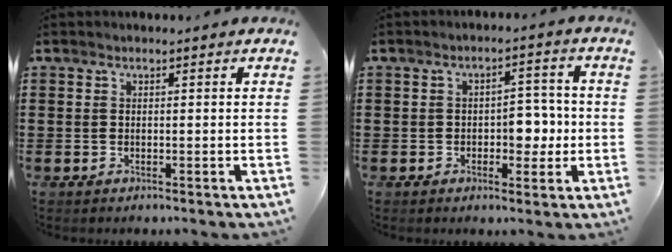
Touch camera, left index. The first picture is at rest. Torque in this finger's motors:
{"motor_torque": [0.20, 0.31, 0.32, 0.03]}